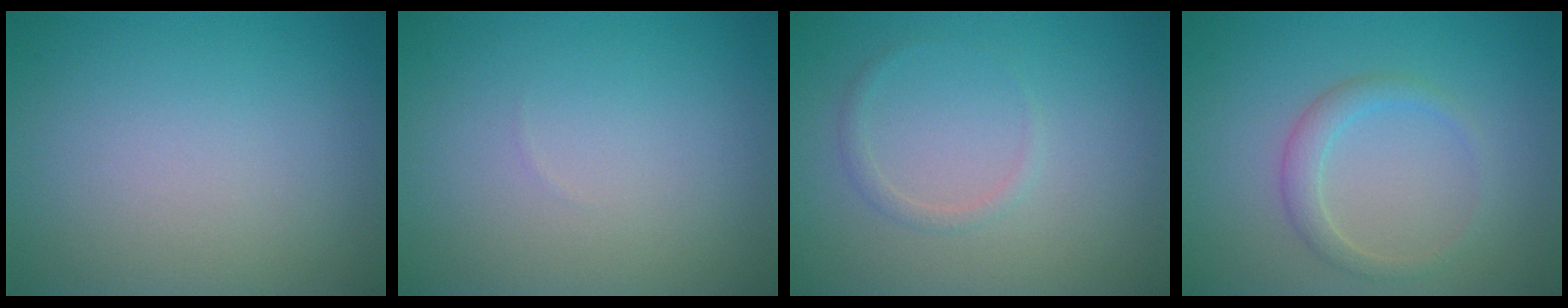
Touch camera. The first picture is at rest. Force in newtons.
{"total": 0.0}
{"total": 0.9, "press": 0.9, "slide": 0.1}
{"total": 1.9, "press": 1.9, "slide": 0.1}